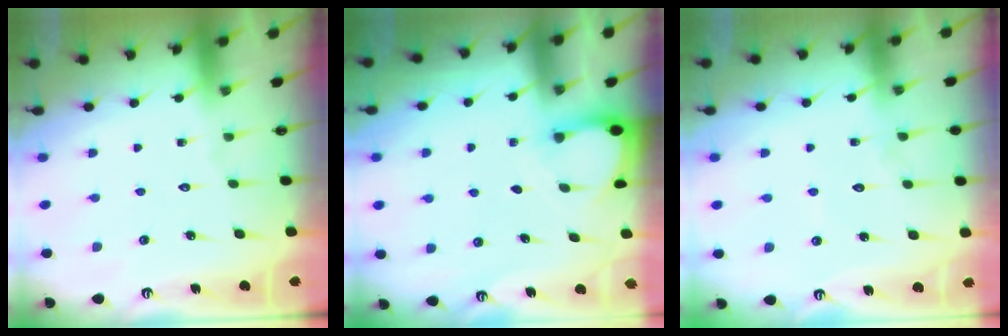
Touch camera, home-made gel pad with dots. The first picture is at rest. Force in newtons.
{"total": 2.9, "press": 2.9, "slide": 0.3}
{"total": 4.7, "press": 4.7, "slide": 0.5}